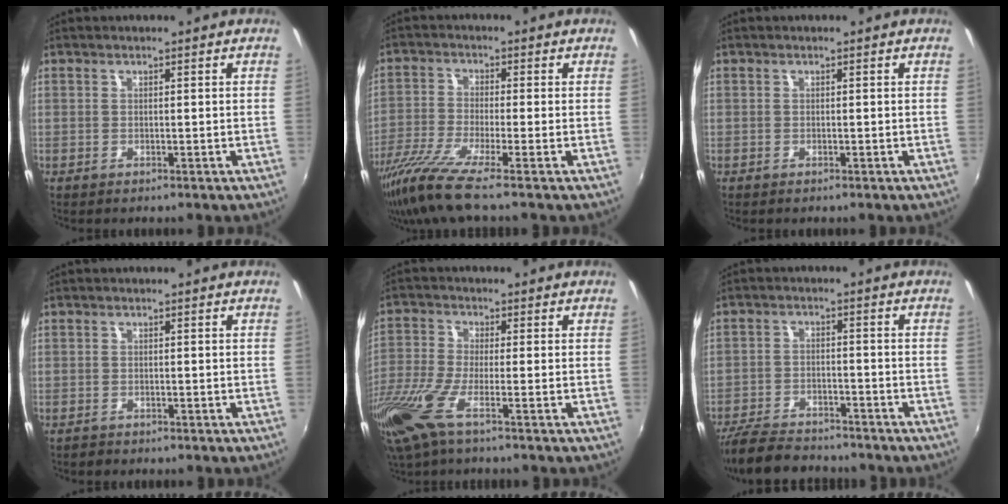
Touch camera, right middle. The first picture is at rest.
{"total": 8.7, "force": [-6.7, -0.8, 5.5], "torque": [-0.125, -0.027, -0.130]}
{"total": 0.0}
{"total": 1.1, "force": [-0.9, 0.6, 0.0], "torque": [-0.003, 0.003, -0.016]}
{"total": 10.8, "force": [-6.3, 1.6, 8.6], "torque": [-0.201, -0.041, -0.131]}
{"total": 12.2, "force": [-10.6, 3.8, 4.7], "torque": [-0.126, -0.014, -0.174]}